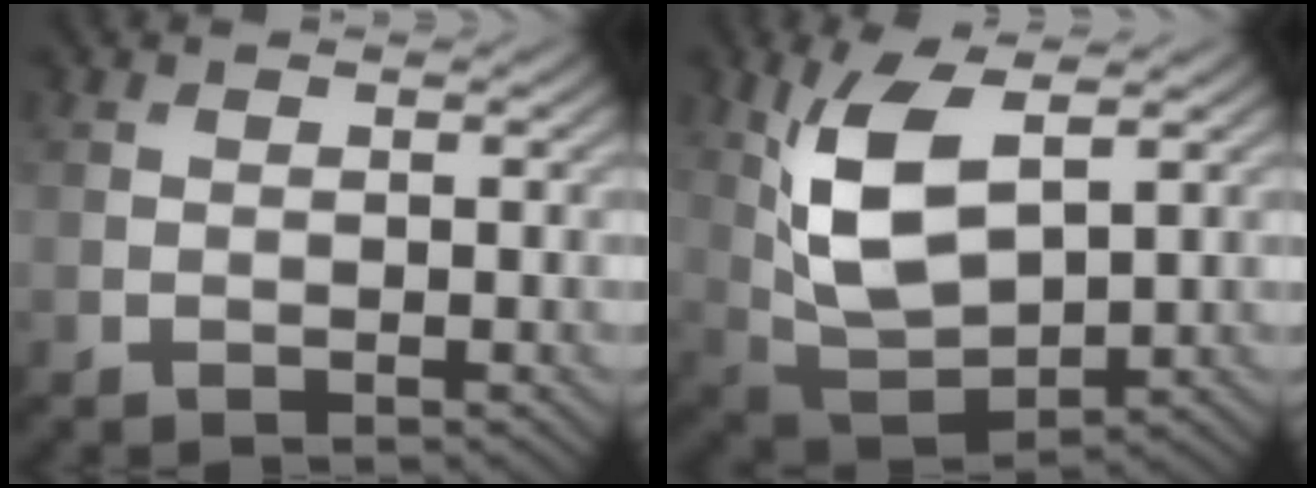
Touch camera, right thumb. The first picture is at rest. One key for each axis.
{"total": 10.4, "fx": 3.4, "fy": 4.8, "fz": 8.5, "tx": -0.197, "ty": -0.001, "tz": 0.069}